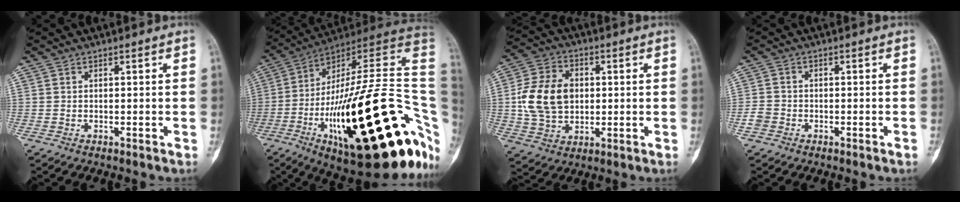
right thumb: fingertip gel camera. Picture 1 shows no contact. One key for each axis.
{"total": 42.2, "fx": -9.2, "fy": 13.0, "fz": 39.1, "tx": -0.512, "ty": 0.059, "tz": -0.143}
{"total": 13.9, "fx": 0.9, "fy": 10.2, "fz": 9.4, "tx": -0.159, "ty": 0.008, "tz": 0.018}
{"total": 2.5, "fx": -1.3, "fy": 1.8, "fz": 1.1, "tx": -0.021, "ty": 0.012, "tz": -0.027}